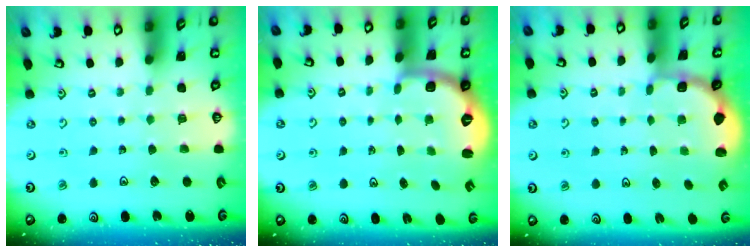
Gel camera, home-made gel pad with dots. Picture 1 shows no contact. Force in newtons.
{"total": 2.7, "press": 1.6, "slide": 2.1}
{"total": 1.9, "press": 1.8, "slide": 0.7}